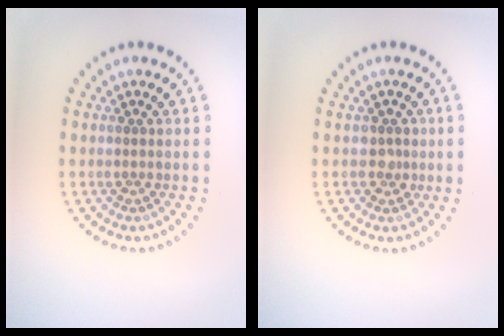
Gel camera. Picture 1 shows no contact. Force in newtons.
{"total": 1.3, "press": 1.1, "slide": 0.7}